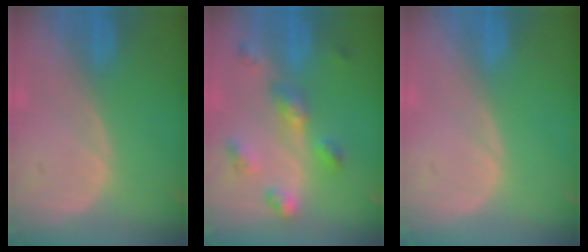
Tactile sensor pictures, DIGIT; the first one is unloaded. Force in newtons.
{"total": 6.4, "press": 5.7, "slide": 2.8}
{"total": 0.0}